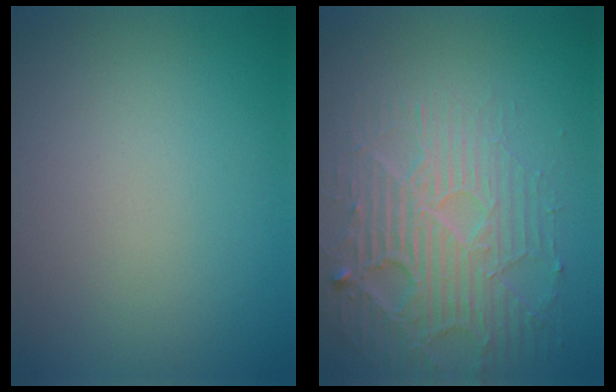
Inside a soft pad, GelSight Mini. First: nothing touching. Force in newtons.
{"total": 4.9, "press": 4.2, "slide": 2.5}